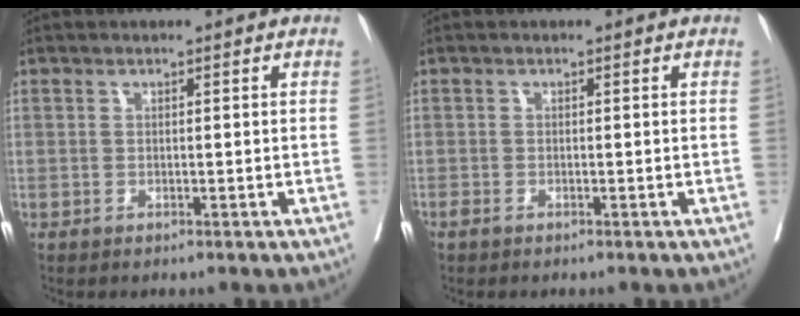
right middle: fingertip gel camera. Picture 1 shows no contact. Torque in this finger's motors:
{"motor_torque": [0.22, -0.20, 0.00, 0.01]}